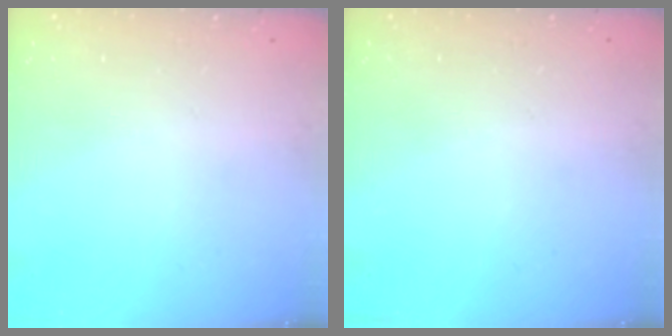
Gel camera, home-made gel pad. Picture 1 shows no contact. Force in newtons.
{"total": 0.0}